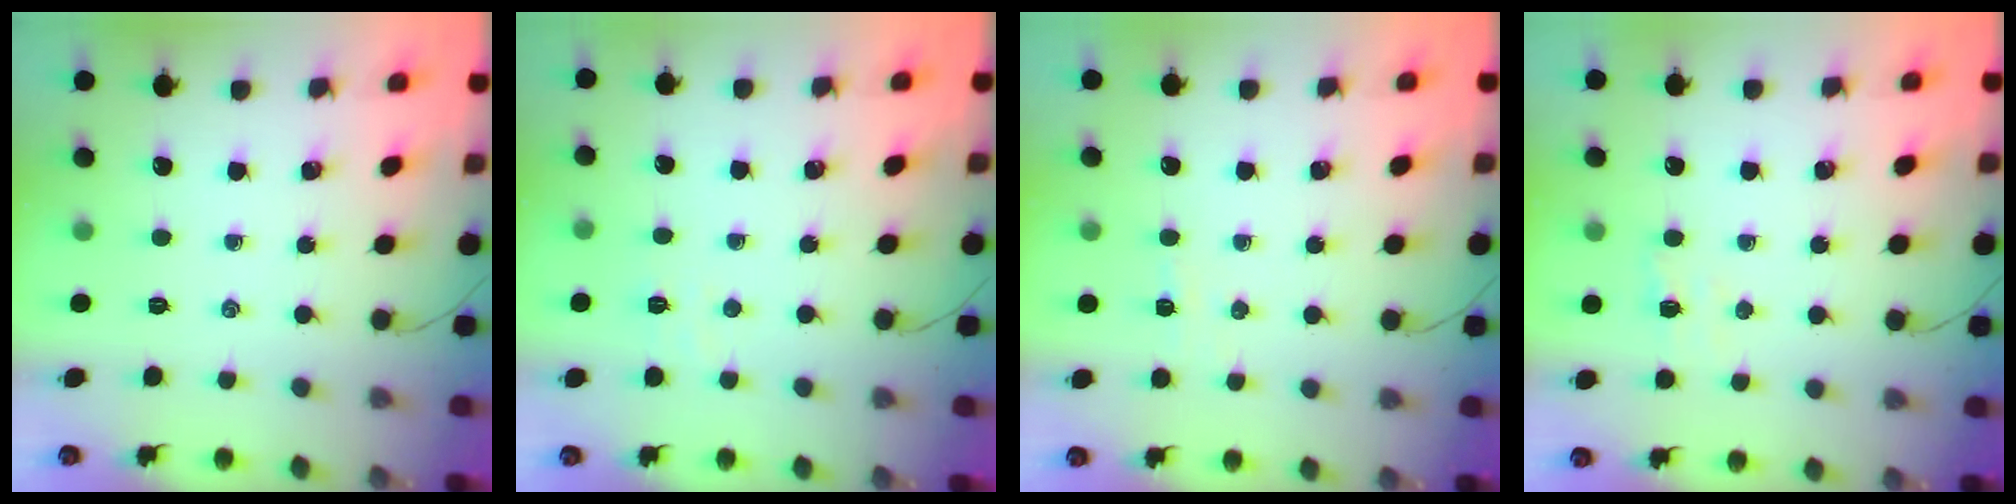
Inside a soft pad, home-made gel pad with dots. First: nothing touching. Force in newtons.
{"total": 3.2, "press": 3.1, "slide": 0.8}
{"total": 2.8, "press": 2.7, "slide": 0.7}
{"total": 3.4, "press": 3.3, "slide": 1.0}